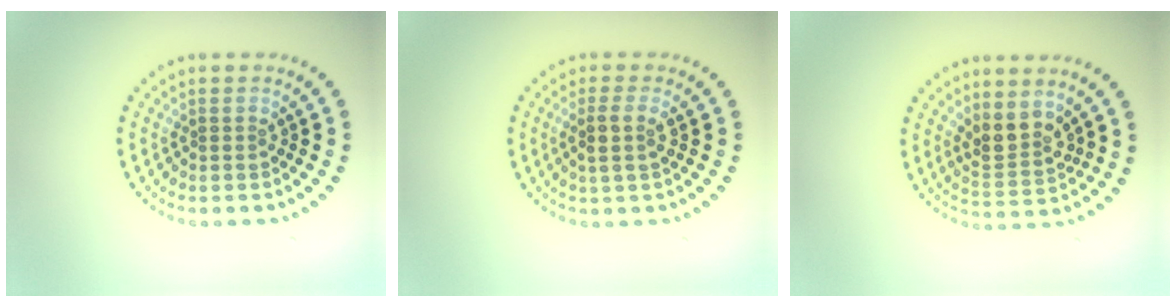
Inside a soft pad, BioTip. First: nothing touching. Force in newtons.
{"total": 2.1, "press": 1.6, "slide": 1.3}
{"total": 2.7, "press": 2.3, "slide": 1.5}